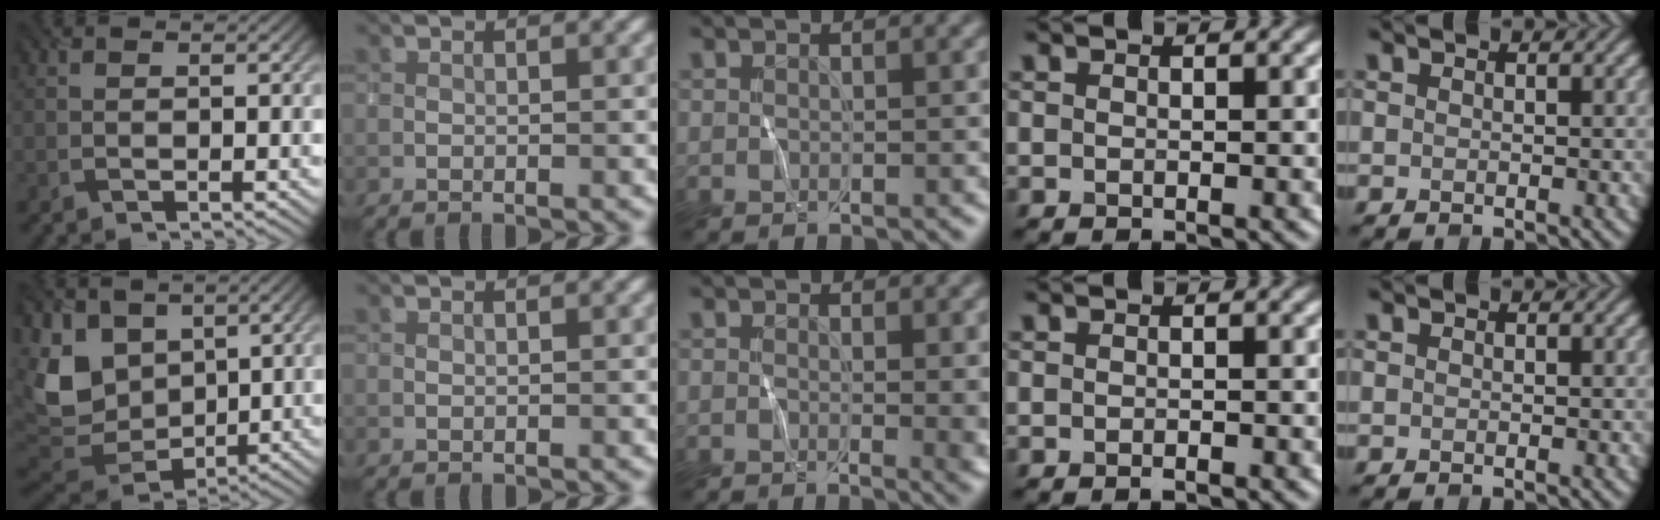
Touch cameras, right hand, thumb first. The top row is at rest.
{"thumb": {"total": 12.7, "force": [3.0, 9.6, 7.7], "torque": [-0.221, -0.013, 0.070]}, "middle": {"total": 3.4, "force": [0.1, 1.1, 3.2], "torque": [-0.027, -0.001, 0.001]}, "ring": {"total": 0.6, "force": [-0.5, 0.1, 0.4], "torque": [-0.006, -0.001, -0.007]}}